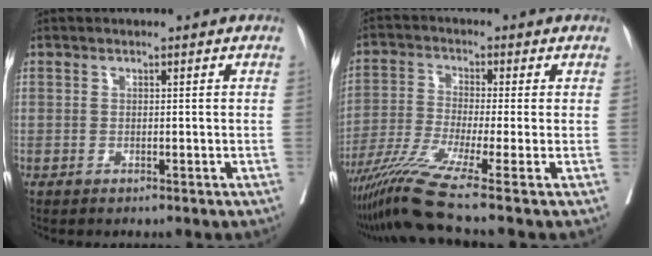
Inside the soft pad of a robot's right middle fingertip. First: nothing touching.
{"total": 9.5, "force": [-6.9, -2.6, 6.0], "torque": [-0.120, -0.025, -0.125]}